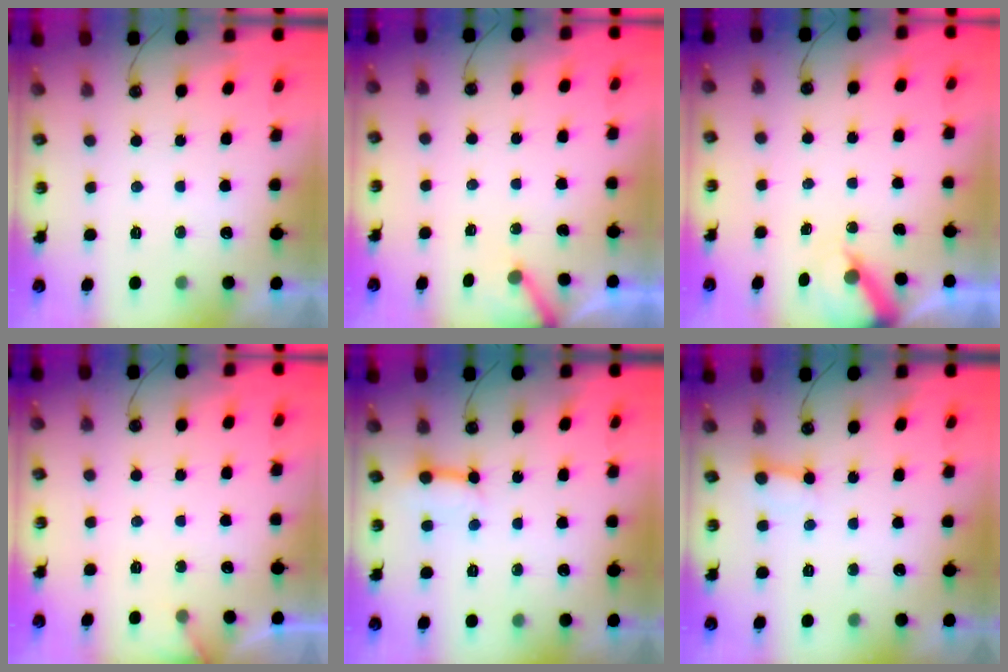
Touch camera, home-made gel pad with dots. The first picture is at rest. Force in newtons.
{"total": 3.7, "press": 3.7, "slide": 0.3}
{"total": 6.8, "press": 6.8, "slide": 0.6}
{"total": 2.5, "press": 2.5, "slide": 0.3}
{"total": 6.4, "press": 6.4, "slide": 0.7}
{"total": 2.6, "press": 2.5, "slide": 0.4}